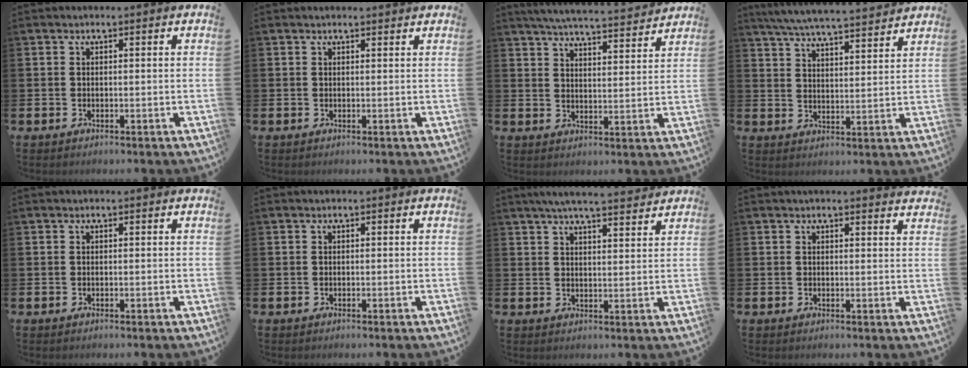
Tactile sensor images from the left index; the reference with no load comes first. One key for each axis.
{"total": 0.7, "fx": 0.6, "fy": 0.0, "fz": 0.2, "tx": 0.007, "ty": -0.004, "tz": 0.009}
{"total": 5.8, "fx": 5.7, "fy": 0.1, "fz": 1.2, "tx": -0.037, "ty": -0.041, "tz": 0.097}
{"total": 6.3, "fx": 6.1, "fy": 0.2, "fz": 1.6, "tx": -0.046, "ty": -0.041, "tz": 0.106}
{"total": 0.0}
{"total": 0.0}
{"total": 5.4, "fx": 5.2, "fy": 0.1, "fz": 1.7, "tx": -0.033, "ty": -0.025, "tz": 0.090}
{"total": 2.0, "fx": 2.0, "fy": -0.1, "fz": 0.0, "tx": 0.001, "ty": -0.012, "tz": 0.035}